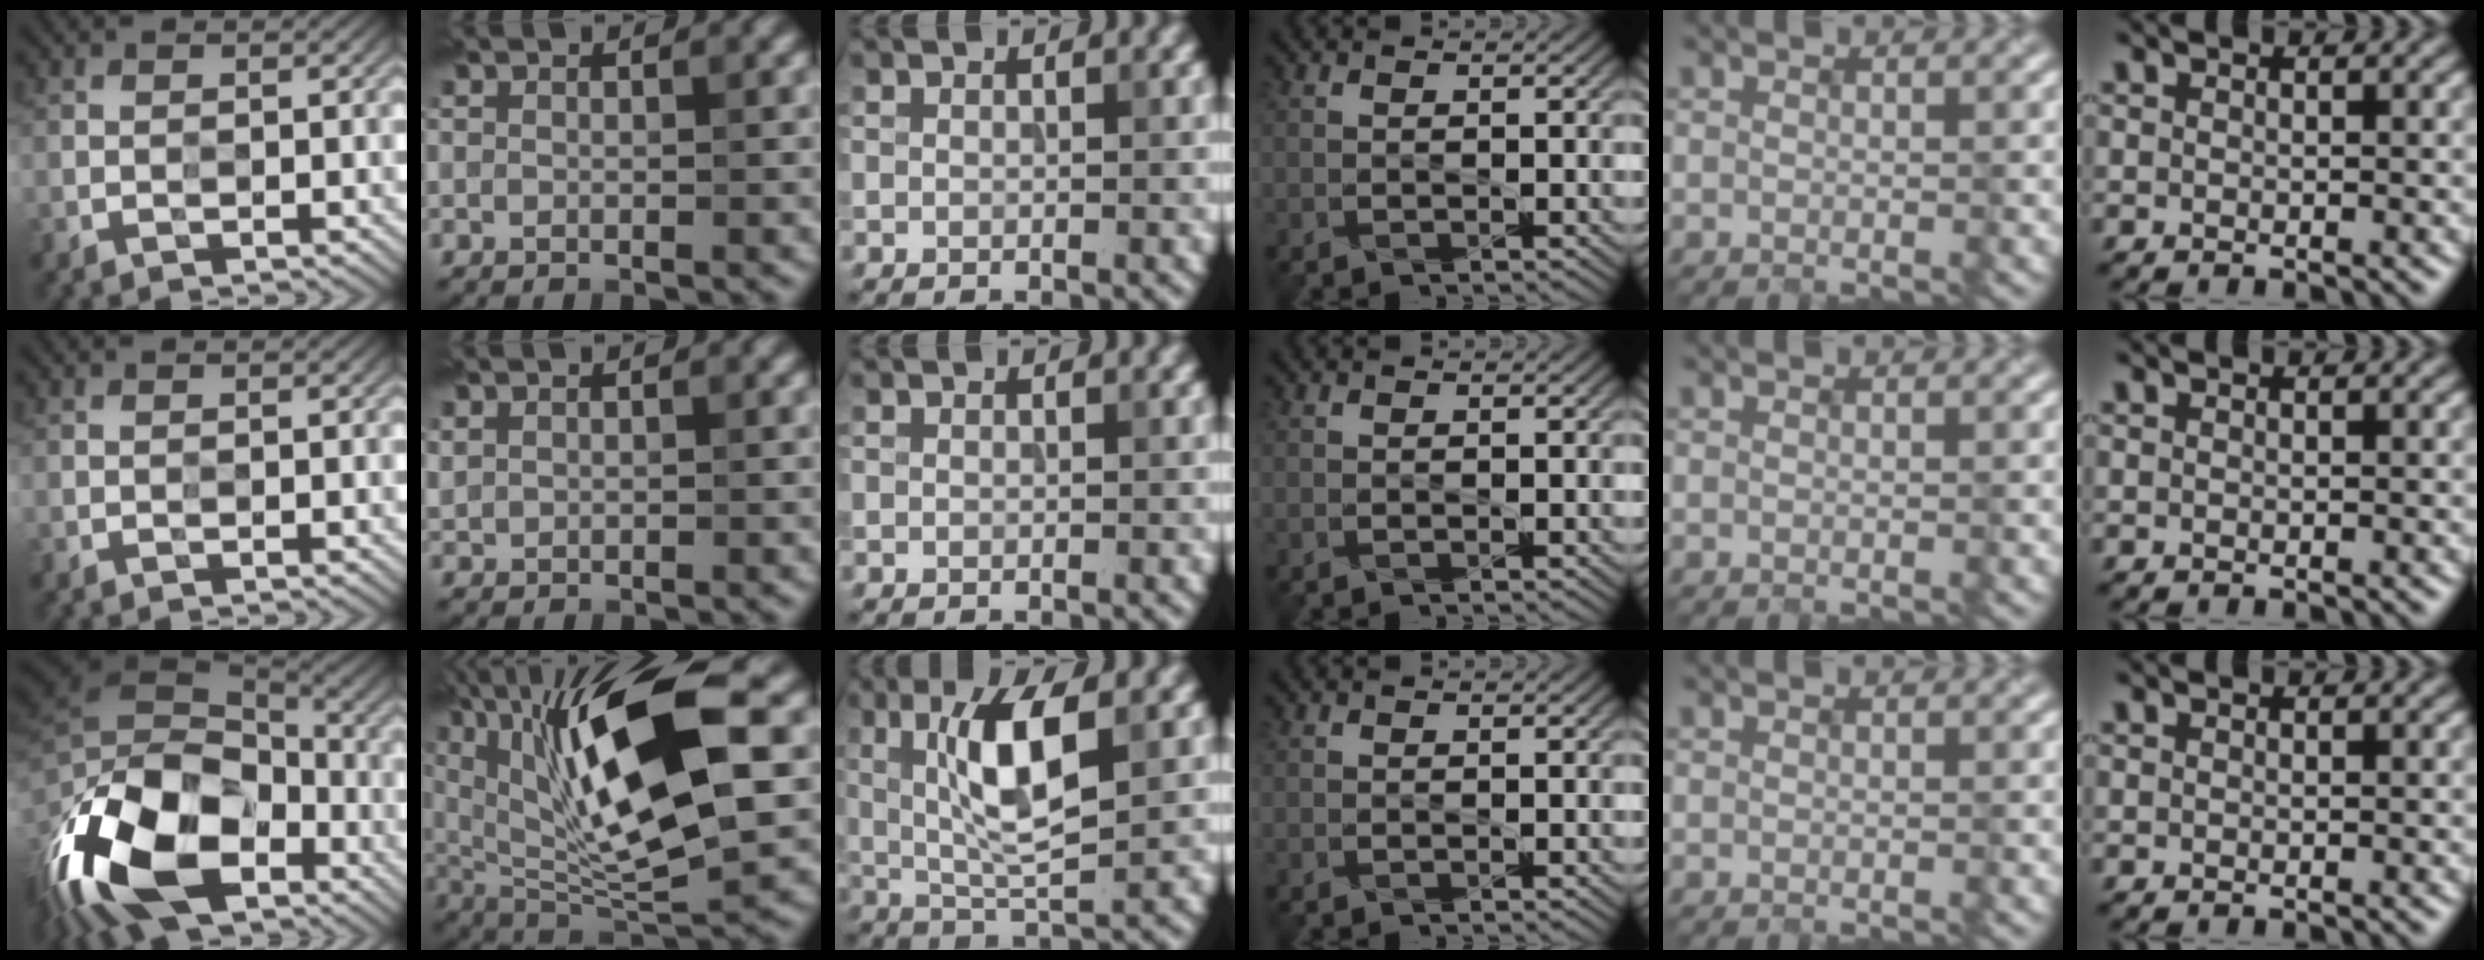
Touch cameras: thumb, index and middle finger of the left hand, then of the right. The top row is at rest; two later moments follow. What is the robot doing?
{"motion": "extract", "object": "pen cap and body"}